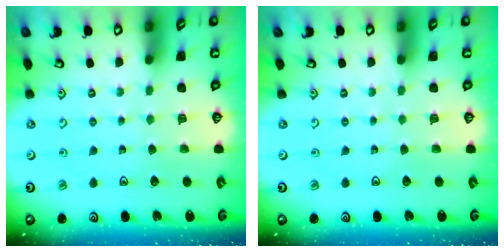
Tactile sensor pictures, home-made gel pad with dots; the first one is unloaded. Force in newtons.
{"total": 0.0}